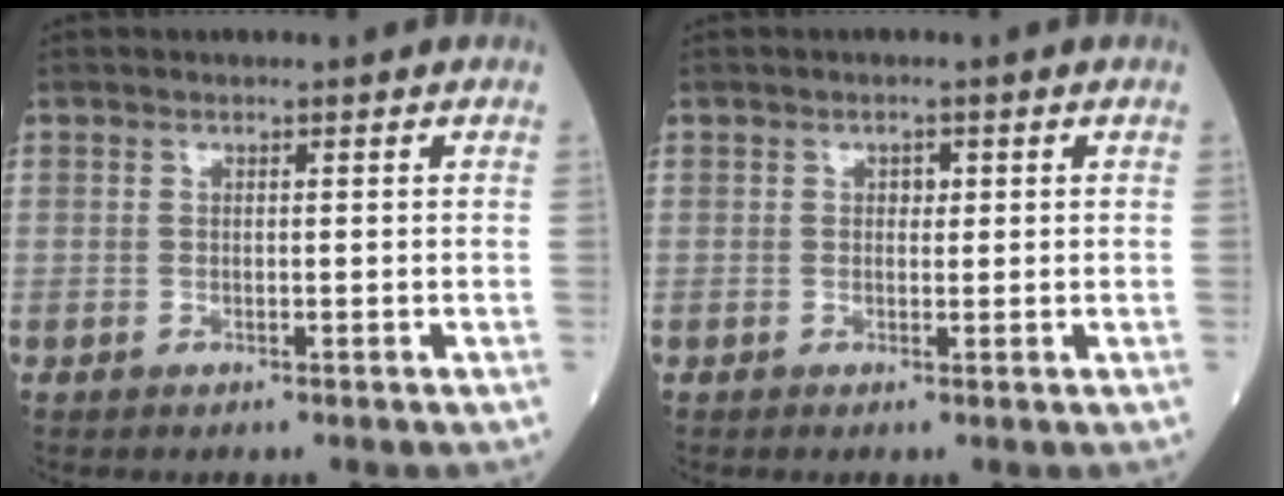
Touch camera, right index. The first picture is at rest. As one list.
[{"total": 1.3, "force": [0.4, 0.9, 0.9], "torque": [-0.009, 0.000, 0.004]}]